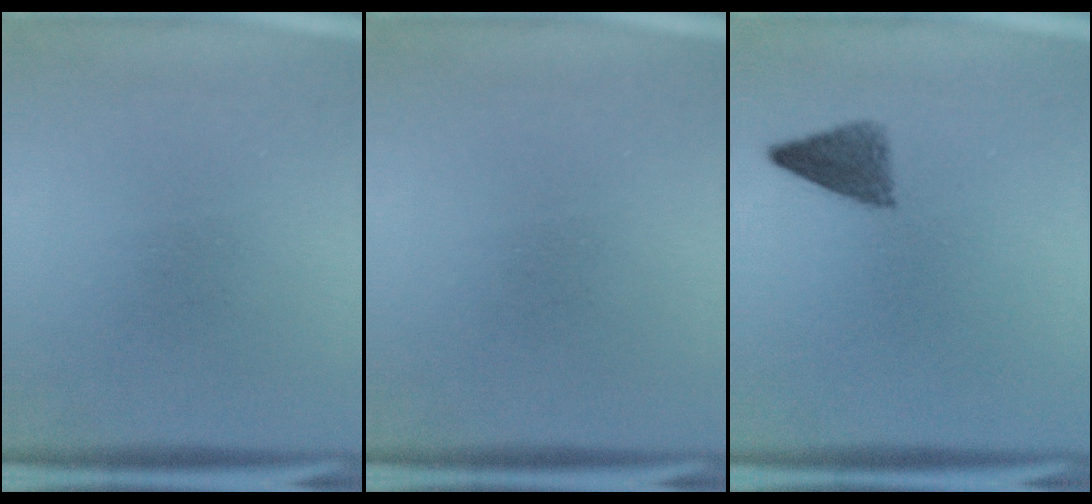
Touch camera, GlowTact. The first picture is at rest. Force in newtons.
{"total": 0.0}
{"total": 3.3}